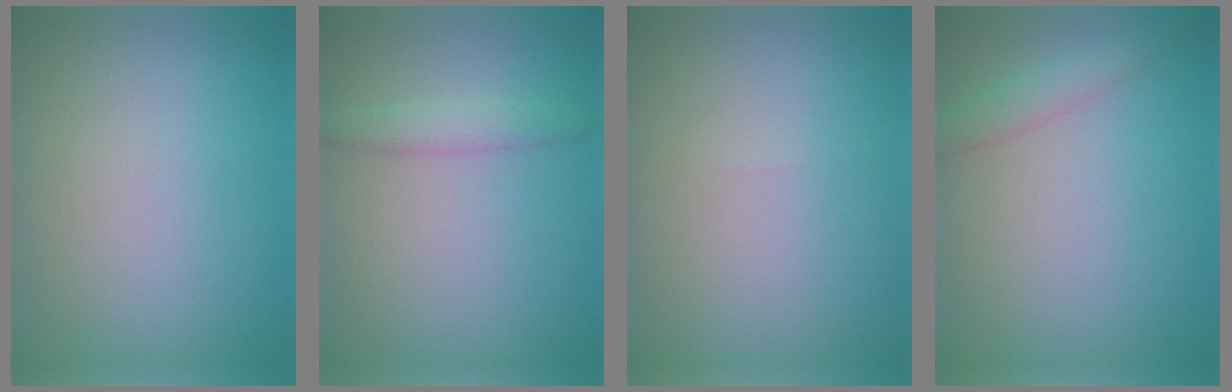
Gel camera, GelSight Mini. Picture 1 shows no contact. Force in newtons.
{"total": 1.9, "press": 1.9, "slide": 0.1}
{"total": 0.0}
{"total": 2.0, "press": 2.0, "slide": 0.0}